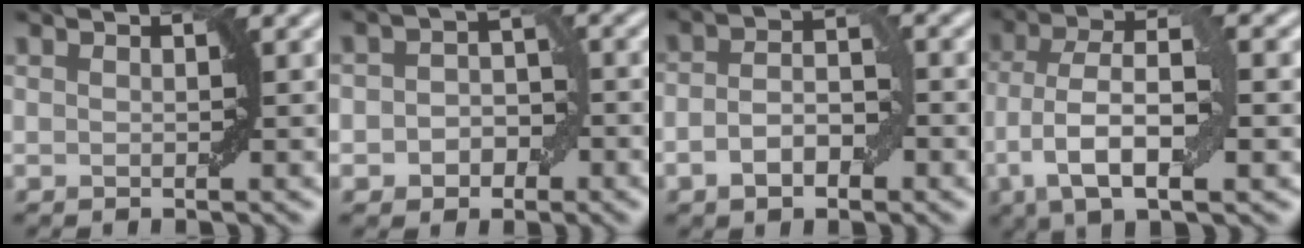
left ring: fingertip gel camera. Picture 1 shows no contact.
{"total": 3.2, "force": [-0.9, 2.5, 1.9], "torque": [-0.021, 0.003, -0.018]}
{"total": 3.8, "force": [-1.3, 2.0, 3.0], "torque": [-0.056, 0.005, -0.025]}
{"total": 8.3, "force": [-1.8, 3.3, 7.4], "torque": [-0.142, 0.006, -0.038]}